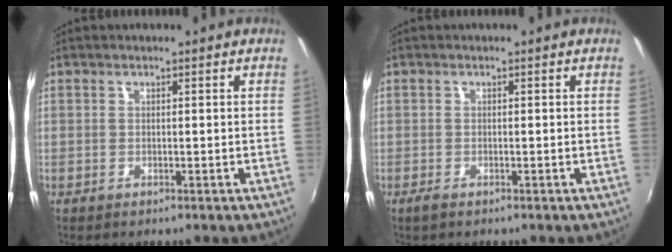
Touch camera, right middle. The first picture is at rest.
{"total": 1.2, "force": [-0.9, 0.3, 0.7], "torque": [-0.015, -0.003, -0.017]}